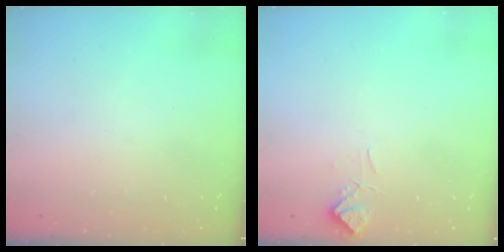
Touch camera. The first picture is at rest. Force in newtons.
{"total": 1.0, "press": 0.6, "slide": 0.8}